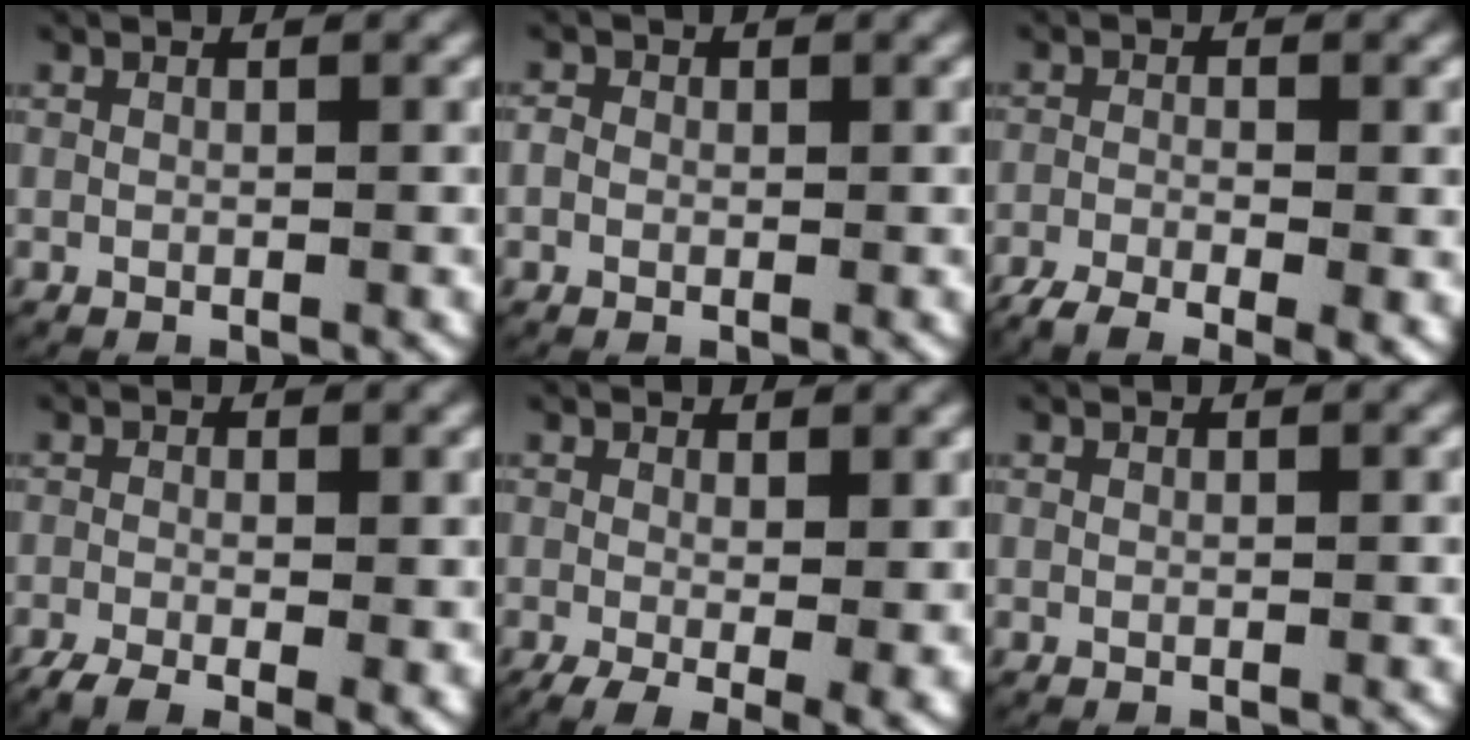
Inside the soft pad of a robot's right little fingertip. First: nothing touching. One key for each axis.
{"total": 1.1, "fx": -0.1, "fy": 1.0, "fz": 0.5, "tx": -0.010, "ty": 0.001, "tz": -0.003}
{"total": 5.6, "fx": -3.8, "fy": 2.1, "fz": 3.5, "tx": -0.062, "ty": -0.018, "tz": -0.055}
{"total": 4.5, "fx": -2.4, "fy": 1.9, "fz": 3.3, "tx": -0.060, "ty": -0.018, "tz": -0.031}
{"total": 4.6, "fx": -1.7, "fy": 1.7, "fz": 4.0, "tx": -0.053, "ty": -0.027, "tz": -0.015}
{"total": 0.0}